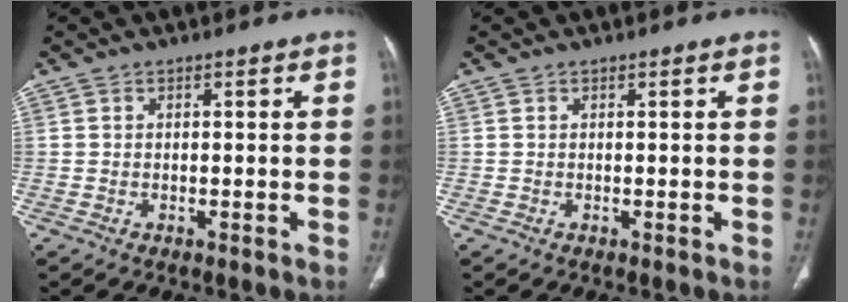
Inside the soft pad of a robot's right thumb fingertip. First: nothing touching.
{"total": 0.0}